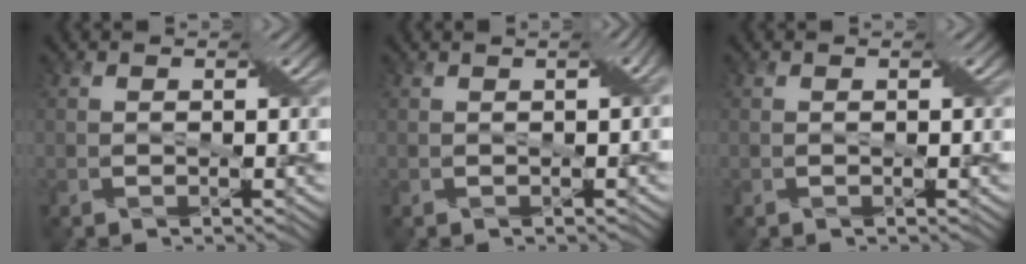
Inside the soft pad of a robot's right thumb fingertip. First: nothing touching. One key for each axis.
{"total": 1.9, "fx": 0.5, "fy": 0.5, "fz": 1.7, "tx": -0.021, "ty": 0.006, "tz": 0.006}
{"total": 0.0}